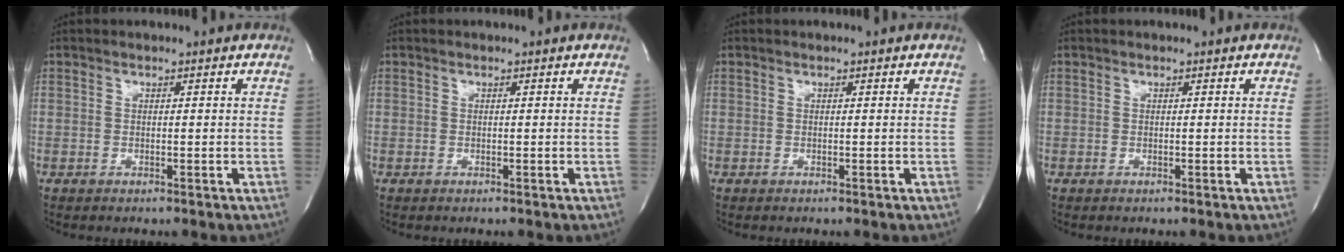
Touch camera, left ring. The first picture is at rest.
{"total": 0.0}
{"total": 0.0}
{"total": 0.0}